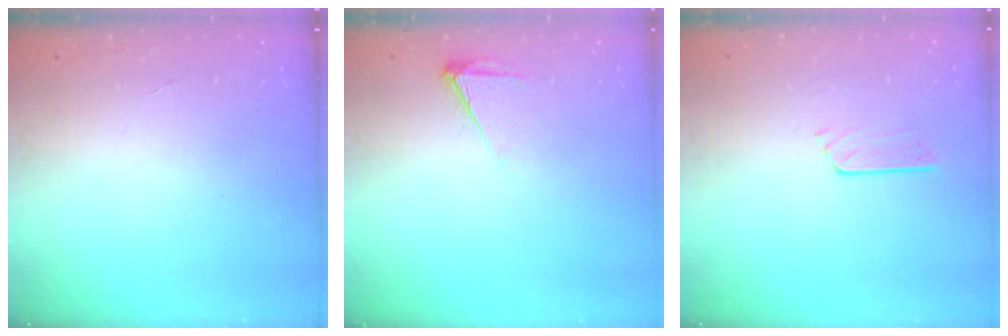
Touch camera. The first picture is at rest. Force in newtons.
{"total": 4.6, "press": 4.6, "slide": 0.7}
{"total": 3.9, "press": 3.9, "slide": 0.4}